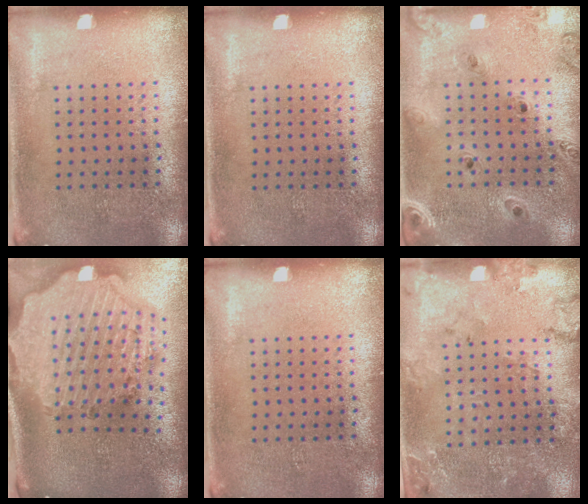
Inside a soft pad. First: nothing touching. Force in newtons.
{"total": 0.0}
{"total": 1.4, "press": 1.4, "slide": 0.2}
{"total": 3.9, "press": 3.3, "slide": 2.2}
{"total": 0.0}
{"total": 1.7, "press": 1.7, "slide": 0.2}